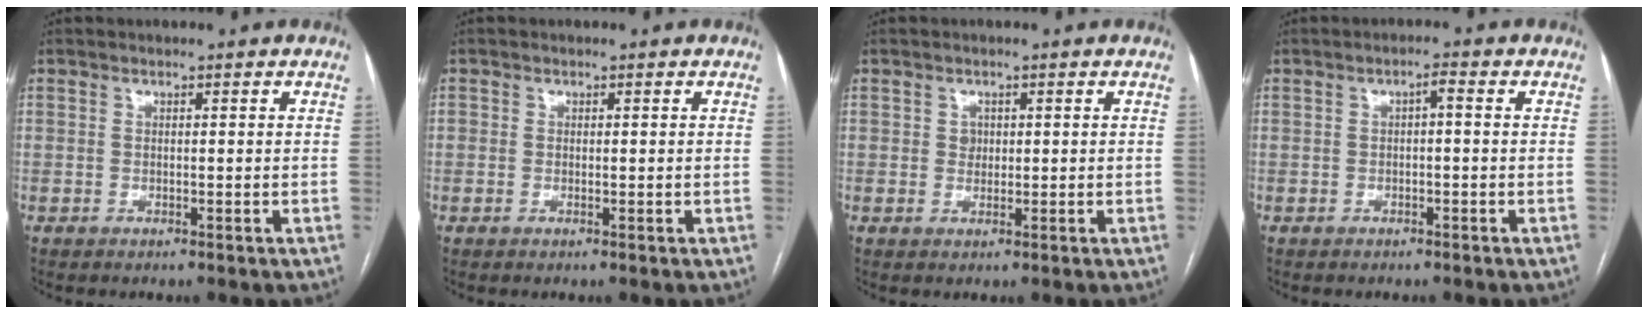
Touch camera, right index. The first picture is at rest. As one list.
[{"total": 0.7, "force": [0.0, 0.6, 0.4], "torque": [-0.006, 0.000, 0.002]}, {"total": 1.4, "force": [0.4, 1.3, 0.6], "torque": [-0.006, 0.002, 0.008]}, {"total": 1.4, "force": [0.0, 0.2, 1.4], "torque": [-0.021, 0.004, 0.001]}]